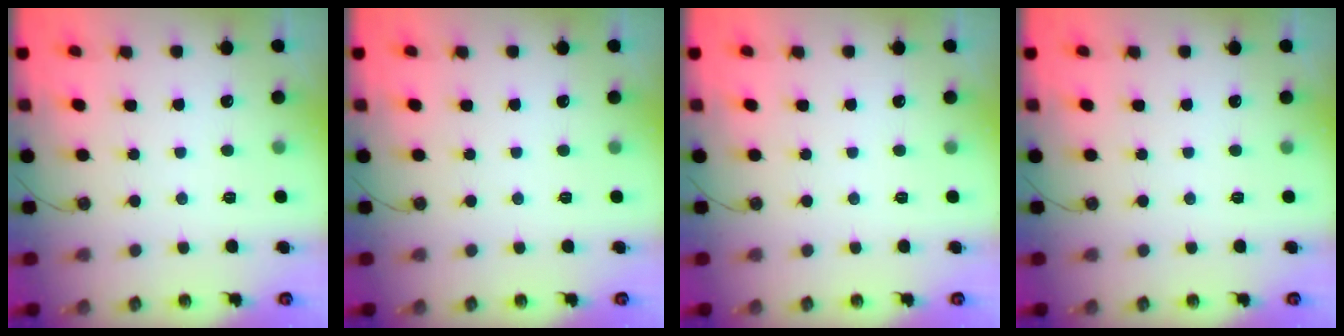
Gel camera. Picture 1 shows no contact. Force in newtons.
{"total": 0.0}
{"total": 0.0}
{"total": 0.0}